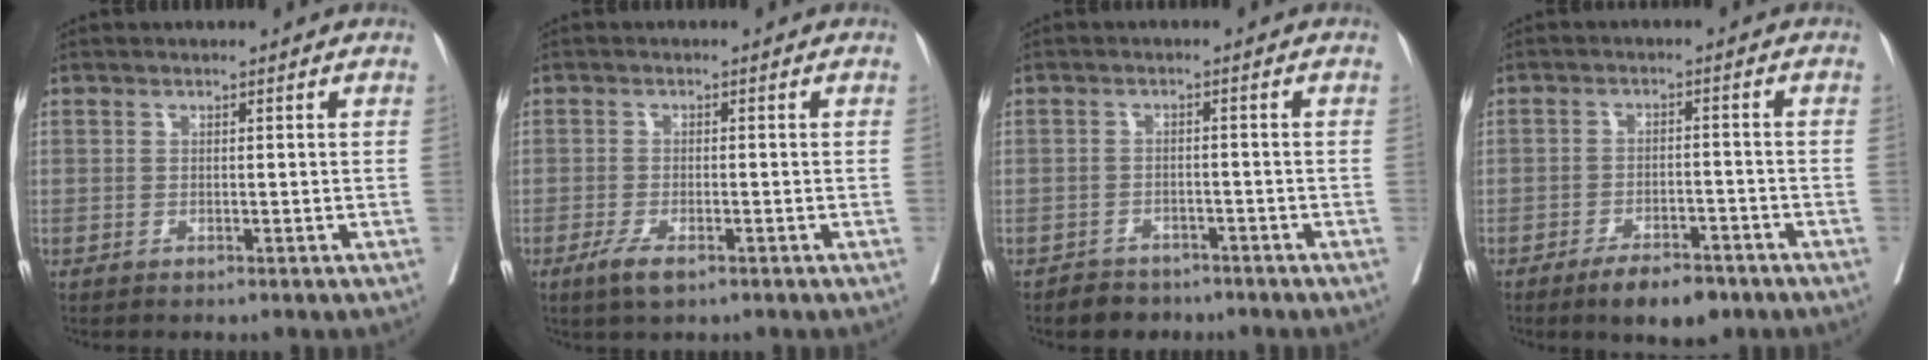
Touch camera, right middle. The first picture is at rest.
{"total": 3.2, "force": [-1.9, 0.7, 2.5], "torque": [-0.054, -0.006, -0.035]}
{"total": 3.8, "force": [-3.3, 1.7, 0.9], "torque": [-0.025, -0.002, -0.051]}
{"total": 6.6, "force": [-4.8, 2.2, 4.0], "torque": [-0.066, -0.003, -0.073]}